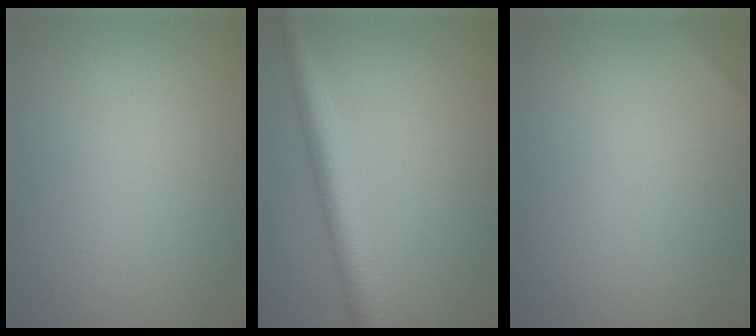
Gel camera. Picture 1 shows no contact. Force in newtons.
{"total": 4.8, "press": 4.8, "slide": 0.1}
{"total": 1.5, "press": 1.5, "slide": 0.0}